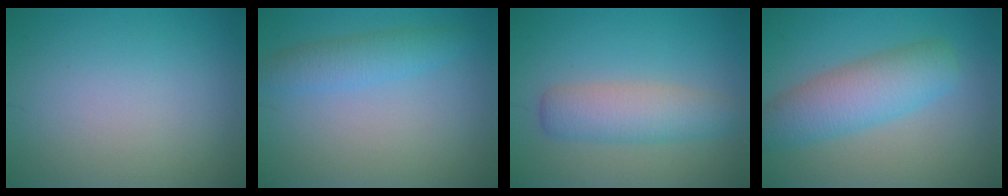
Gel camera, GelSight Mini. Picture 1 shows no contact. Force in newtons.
{"total": 2.6, "press": 2.6, "slide": 0.0}
{"total": 4.1, "press": 4.1, "slide": 0.2}
{"total": 5.6, "press": 5.6, "slide": 0.2}